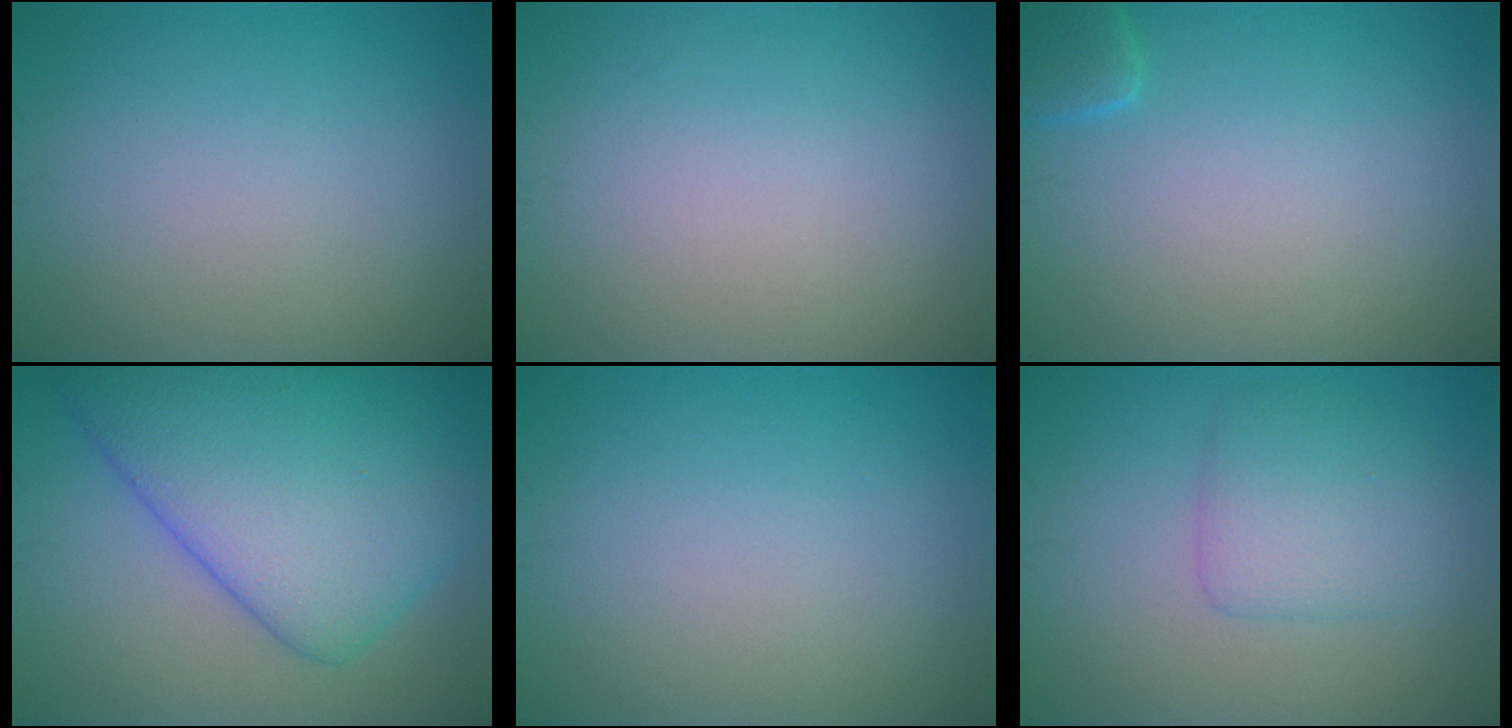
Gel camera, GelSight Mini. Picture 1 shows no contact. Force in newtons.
{"total": 0.0}
{"total": 1.7, "press": 1.7, "slide": 0.2}
{"total": 12.6, "press": 12.6, "slide": 0.1}
{"total": 0.0}
{"total": 3.5, "press": 3.5, "slide": 0.1}